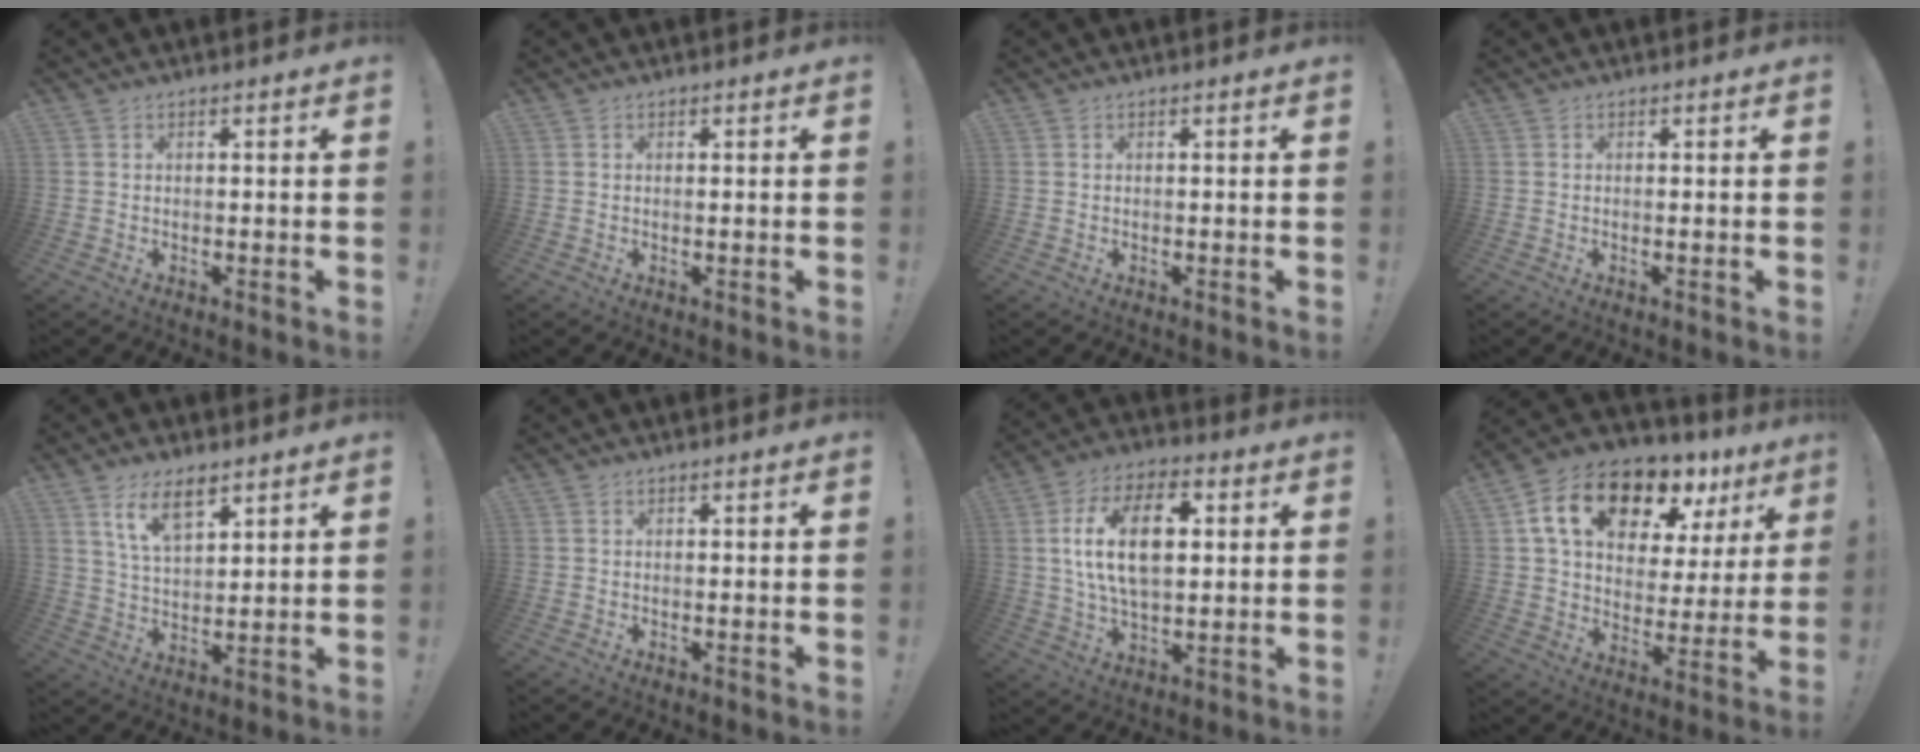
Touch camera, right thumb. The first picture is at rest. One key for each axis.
{"total": 0.0}
{"total": 0.0}
{"total": 0.8, "fx": -0.1, "fy": -0.5, "fz": 0.5, "tx": -0.006, "ty": -0.004, "tz": -0.003}
{"total": 9.4, "fx": 6.2, "fy": 4.2, "fz": 5.7, "tx": -0.102, "ty": -0.016, "tz": 0.115}
{"total": 0.0}
{"total": 17.8, "fx": 3.5, "fy": 10.2, "fz": 14.1, "tx": -0.251, "ty": 0.008, "tz": 0.058}
{"total": 19.0, "fx": 11.5, "fy": 10.2, "fz": 11.1, "tx": -0.182, "ty": -0.061, "tz": 0.204}